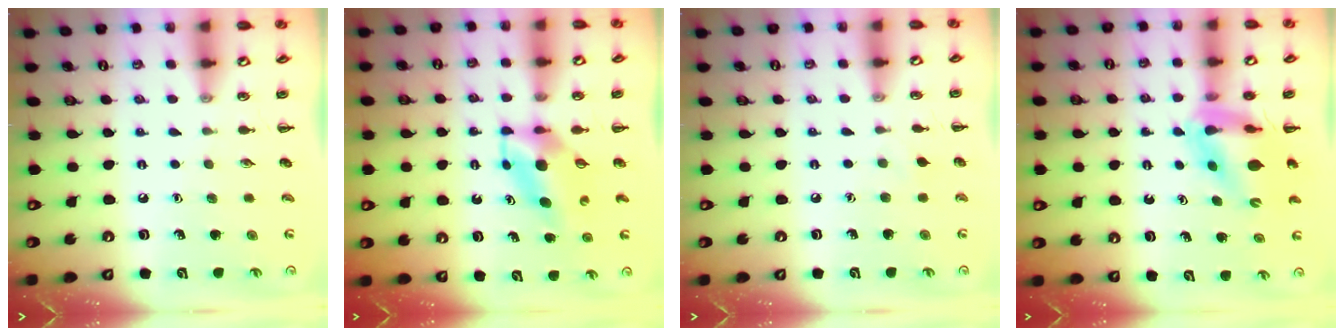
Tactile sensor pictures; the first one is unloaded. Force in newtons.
{"total": 5.6, "press": 5.5, "slide": 1.1}
{"total": 3.0, "press": 2.8, "slide": 1.0}
{"total": 11.2, "press": 10.7, "slide": 3.4}